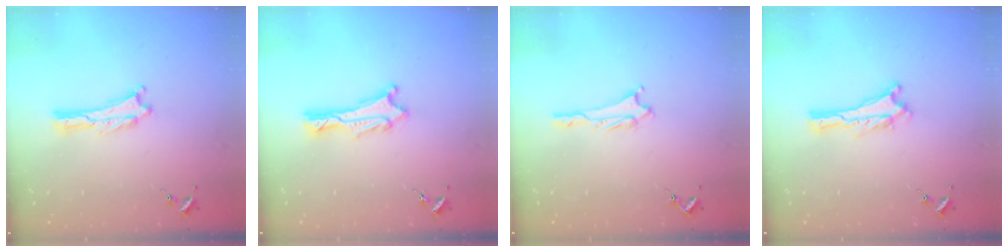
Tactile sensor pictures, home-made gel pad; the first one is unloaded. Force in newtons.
{"total": 1.3, "press": 1.2, "slide": 0.1}
{"total": 0.8, "press": 0.8, "slide": 0.1}
{"total": 0.0}